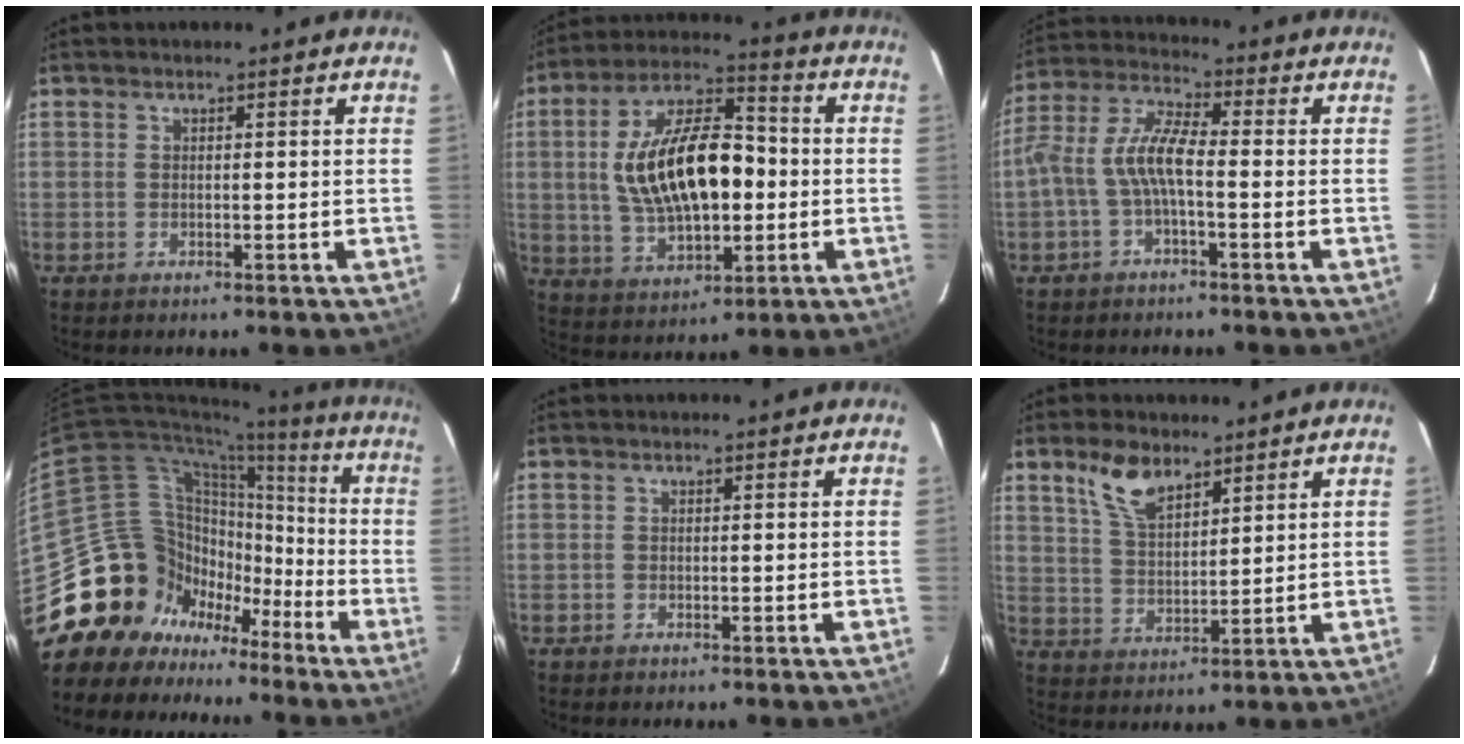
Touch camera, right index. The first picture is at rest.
{"total": 18.9, "force": [0.0, 9.3, 16.5], "torque": [-0.308, 0.017, 0.008]}
{"total": 7.9, "force": [-1.9, 2.3, 7.3], "torque": [-0.168, 0.016, -0.037]}
{"total": 21.5, "force": [-12.3, 16.6, 6.0], "torque": [-0.137, 0.064, -0.193]}
{"total": 0.0}
{"total": 7.8, "force": [5.3, 3.4, 4.6], "torque": [-0.084, 0.008, 0.107]}